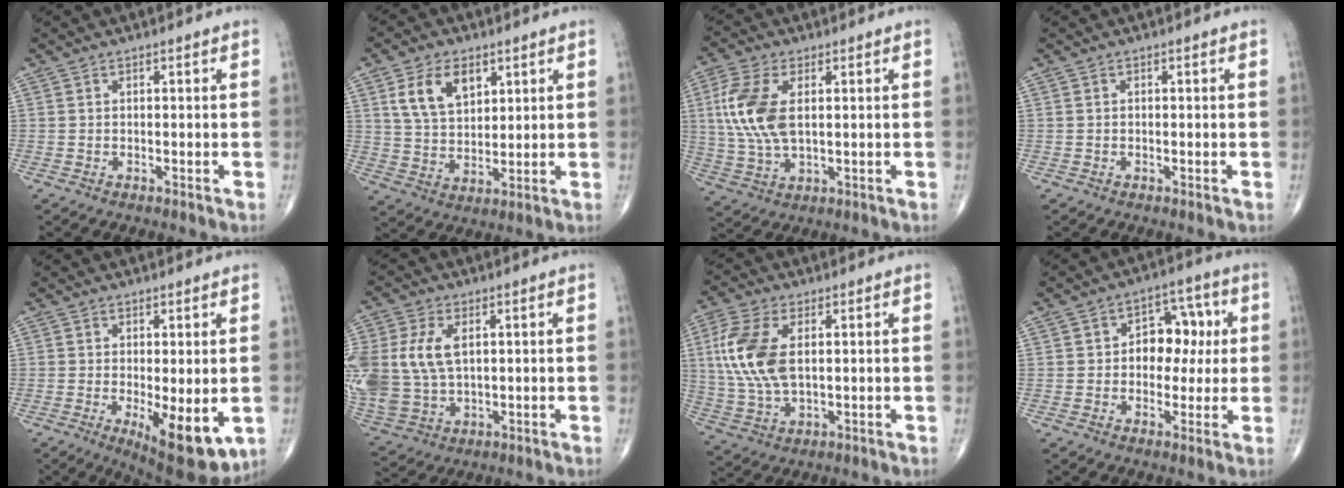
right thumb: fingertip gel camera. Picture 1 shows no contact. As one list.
[{"total": 10.0, "force": [4.4, 6.3, 6.4], "torque": [-0.096, -0.017, 0.088]}, {"total": 11.9, "force": [2.1, 6.3, 9.9], "torque": [-0.228, -0.003, 0.044]}, {"total": 0.0}, {"total": 10.7, "force": [-2.4, 3.9, 9.7], "torque": [-0.132, -0.025, -0.023]}, {"total": 16.5, "force": [2.6, 10.9, 12.1], "torque": [-0.299, -0.005, 0.062]}, {"total": 12.9, "force": [2.3, 6.9, 10.6], "torque": [-0.243, -0.003, 0.048]}, {"total": 9.3, "force": [0.9, 6.7, 6.5], "torque": [-0.037, 0.019, 0.011]}]